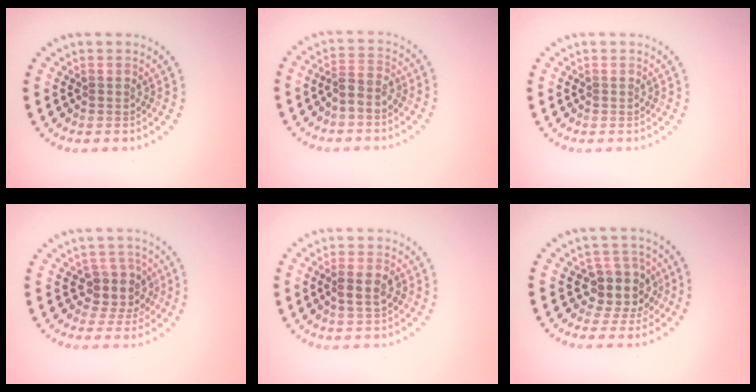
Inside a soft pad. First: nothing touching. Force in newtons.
{"total": 1.8, "press": 1.6, "slide": 1.0}
{"total": 0.0}
{"total": 2.9, "press": 2.4, "slide": 1.7}
{"total": 1.9, "press": 1.8, "slide": 0.2}
{"total": 3.5, "press": 3.0, "slide": 1.7}